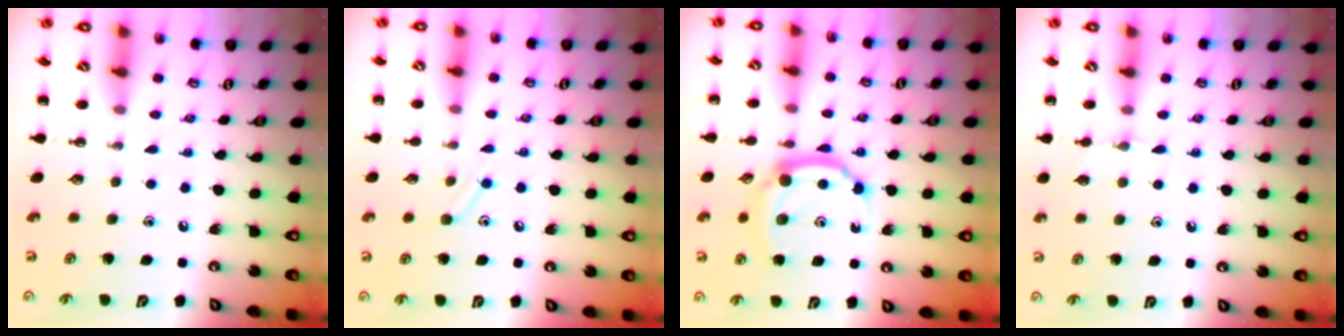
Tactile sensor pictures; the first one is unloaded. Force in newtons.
{"total": 8.4, "press": 8.3, "slide": 1.6}
{"total": 9.3, "press": 9.3, "slide": 0.7}
{"total": 4.7, "press": 4.4, "slide": 1.5}